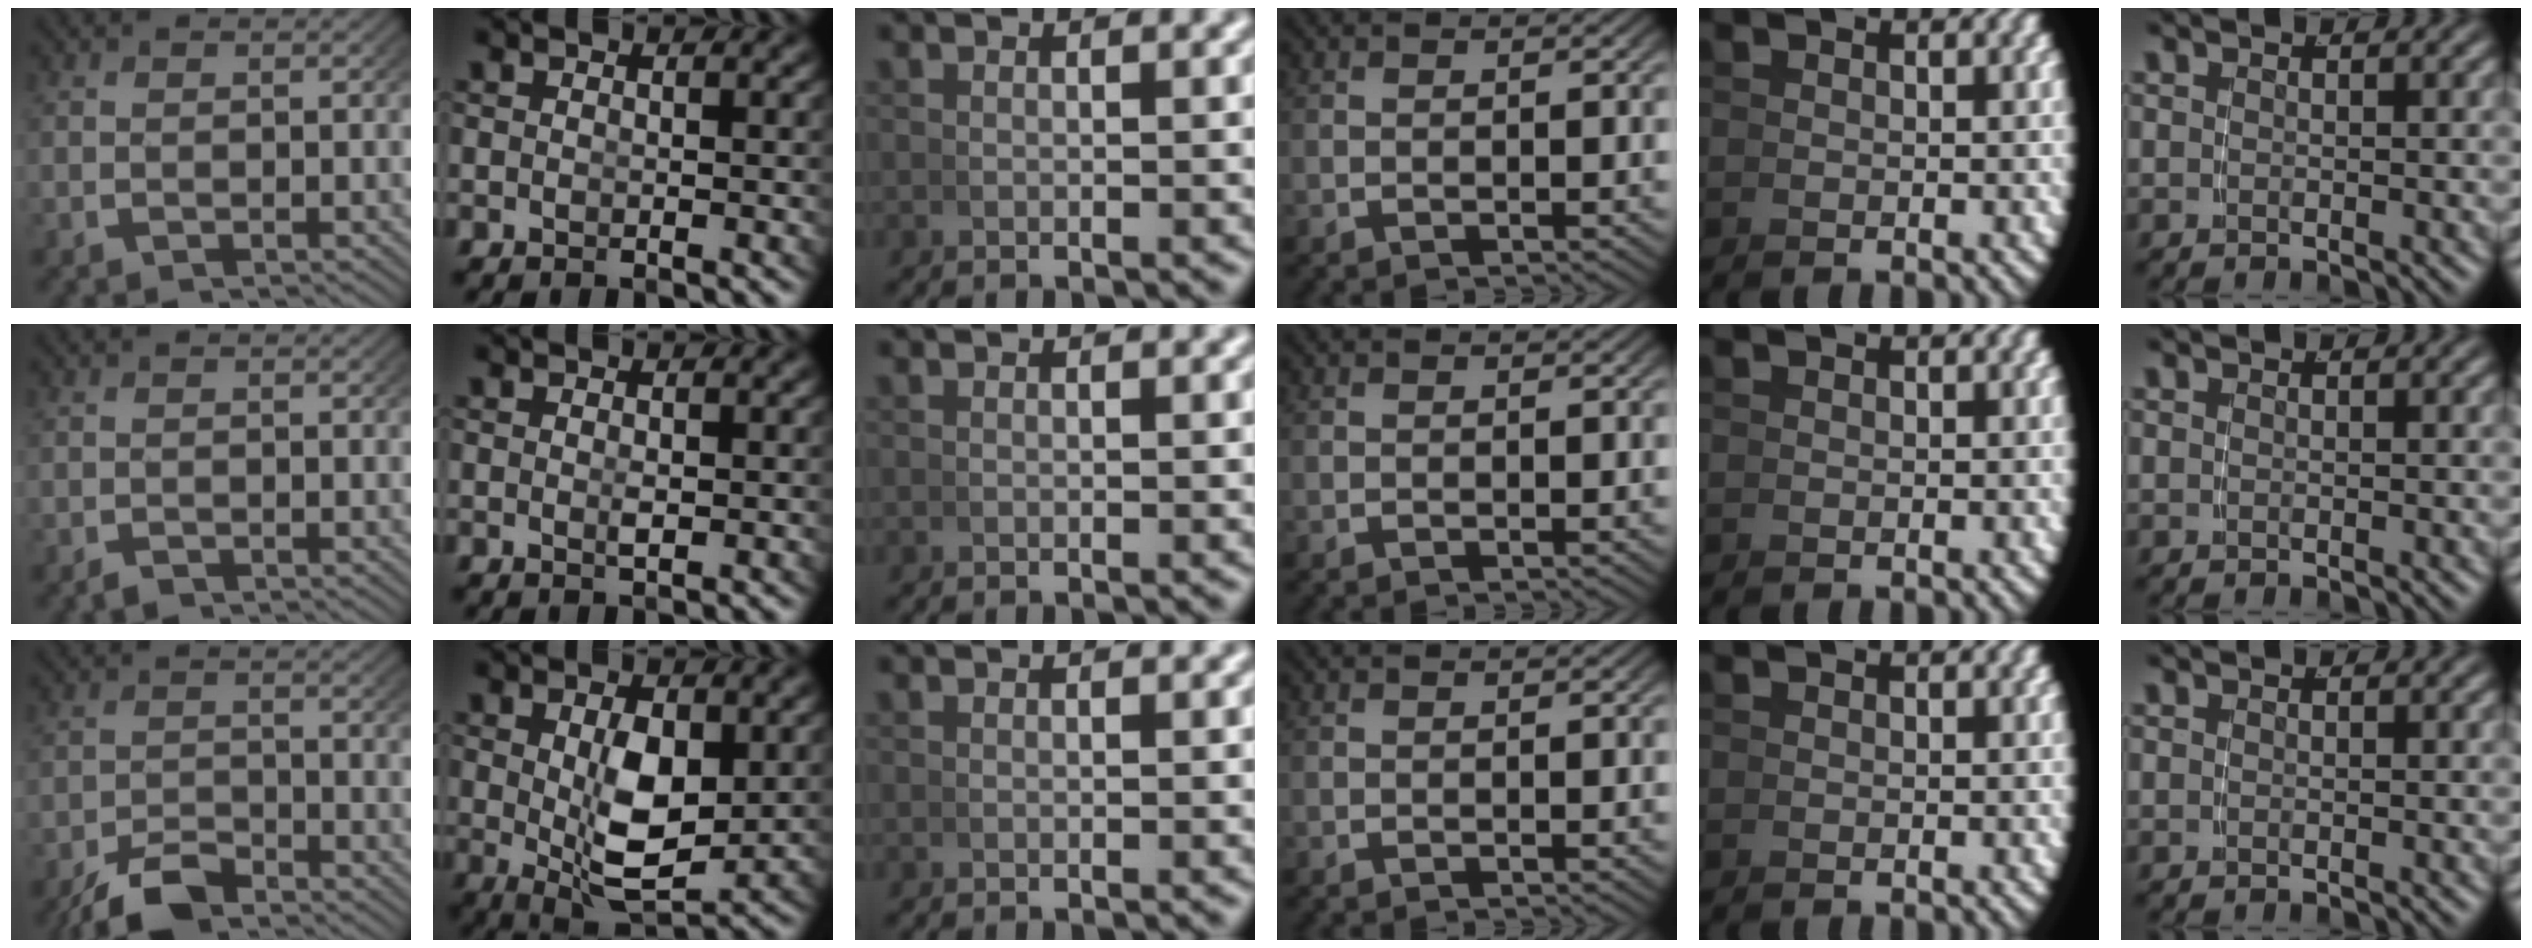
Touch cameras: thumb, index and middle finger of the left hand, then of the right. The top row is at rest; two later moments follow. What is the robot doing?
{"motion": "grasp_and_lifting", "object": "pen"}